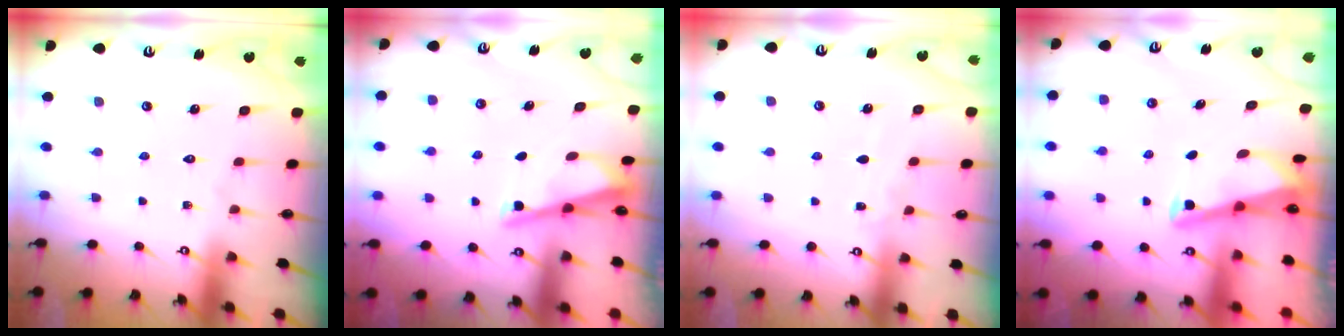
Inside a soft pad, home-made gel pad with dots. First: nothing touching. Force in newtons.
{"total": 4.2, "press": 4.1, "slide": 0.5}
{"total": 3.3, "press": 3.2, "slide": 0.5}
{"total": 2.8, "press": 2.8, "slide": 0.4}